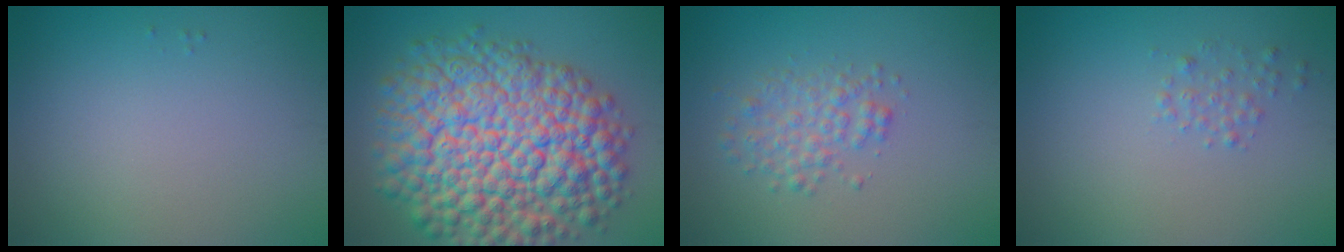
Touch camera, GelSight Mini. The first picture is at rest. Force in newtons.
{"total": 14.6, "press": 14.6, "slide": 0.6}
{"total": 2.5, "press": 2.5, "slide": 0.0}
{"total": 1.1, "press": 1.1, "slide": 0.0}